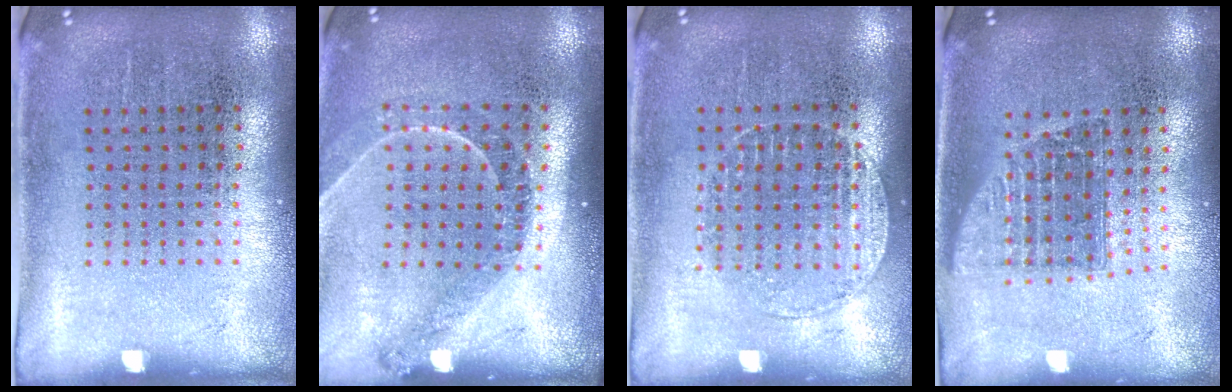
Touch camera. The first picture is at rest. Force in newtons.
{"total": 1.2, "press": 1.2, "slide": 0.1}
{"total": 1.3, "press": 1.1, "slide": 0.6}
{"total": 1.4, "press": 1.1, "slide": 0.9}